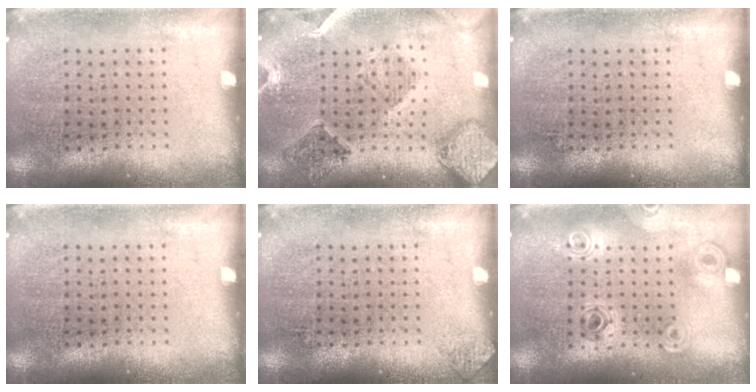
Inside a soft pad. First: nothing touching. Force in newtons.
{"total": 1.5, "press": 1.4, "slide": 0.4}
{"total": 0.0}
{"total": 0.0}
{"total": 0.5, "press": 0.5, "slide": 0.0}
{"total": 0.8, "press": 0.8, "slide": 0.1}